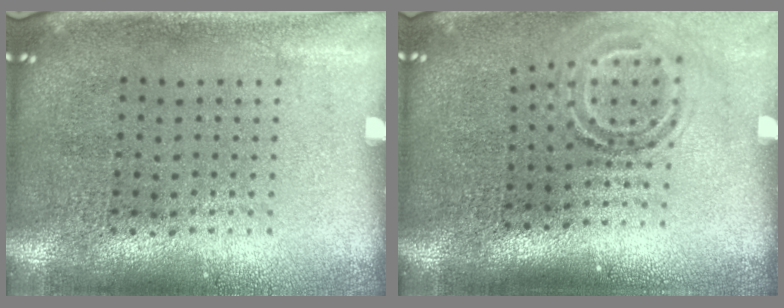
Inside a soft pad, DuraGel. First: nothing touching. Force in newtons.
{"total": 1.8, "press": 1.1, "slide": 1.4}